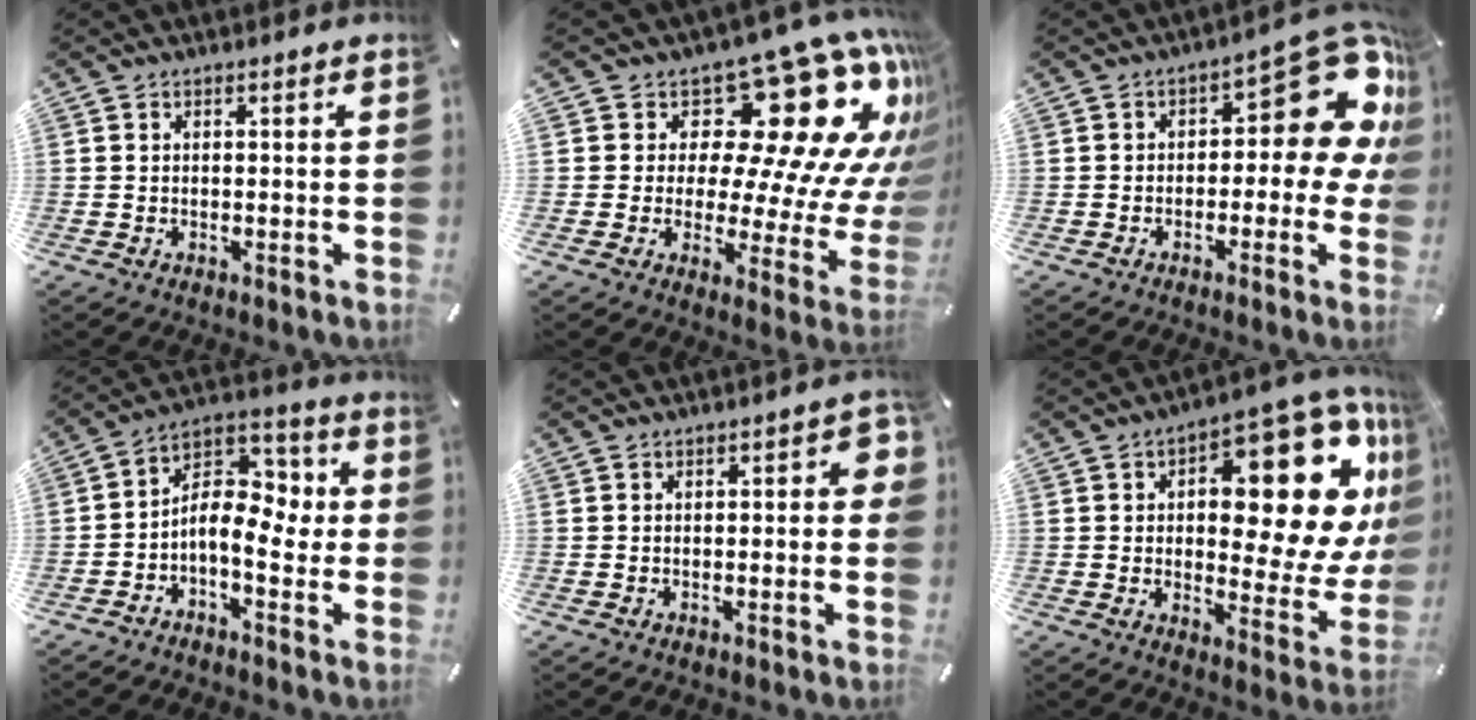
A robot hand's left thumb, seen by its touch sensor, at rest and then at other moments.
{"total": 23.1, "force": [10.9, 11.3, 16.9], "torque": [-0.201, -0.108, 0.191]}
{"total": 15.1, "force": [6.3, 7.0, 11.8], "torque": [-0.135, -0.054, 0.101]}
{"total": 9.4, "force": [-2.2, 5.9, 7.0], "torque": [-0.118, -0.002, -0.042]}
{"total": 3.5, "force": [-0.1, 1.6, 3.0], "torque": [-0.039, 0.005, -0.006]}
{"total": 23.0, "force": [8.9, 11.1, 18.0], "torque": [-0.193, -0.088, 0.143]}